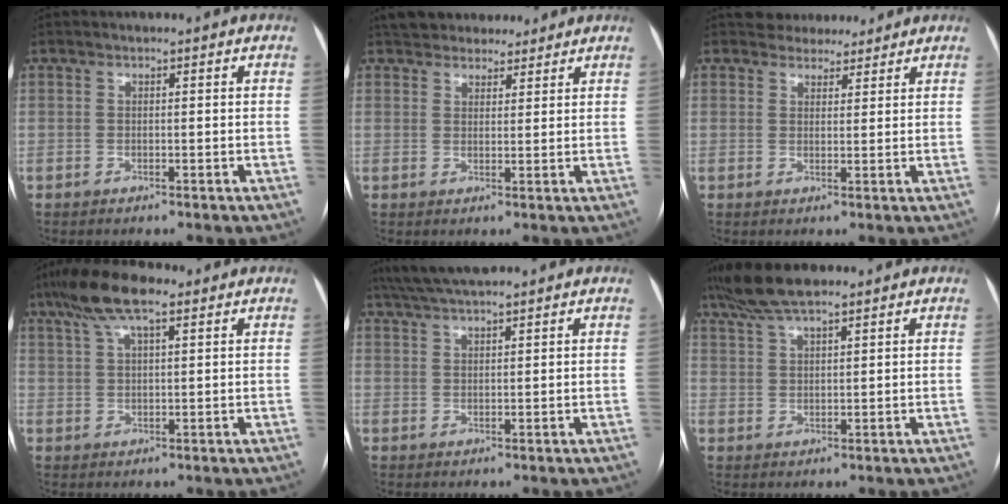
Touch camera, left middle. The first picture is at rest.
{"total": 9.2, "force": [8.0, 3.8, 2.2], "torque": [-0.016, 0.022, 0.116]}
{"total": 5.1, "force": [4.6, 2.2, 0.3], "torque": [0.004, 0.008, 0.060]}
{"total": 8.7, "force": [5.6, 2.1, 6.4], "torque": [-0.129, 0.029, 0.099]}
{"total": 7.5, "force": [6.4, 0.4, 3.9], "torque": [-0.068, 0.037, 0.110]}
{"total": 7.3, "force": [6.0, 0.9, 4.1], "torque": [-0.080, 0.031, 0.109]}